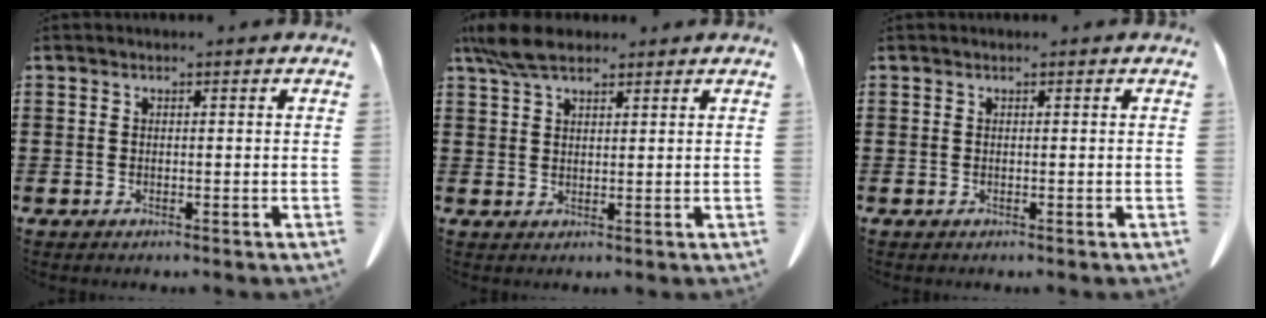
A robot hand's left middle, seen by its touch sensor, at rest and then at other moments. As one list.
[{"total": 5.9, "force": [4.4, 2.0, 3.4], "torque": [-0.078, -0.002, 0.084]}, {"total": 0.0}]